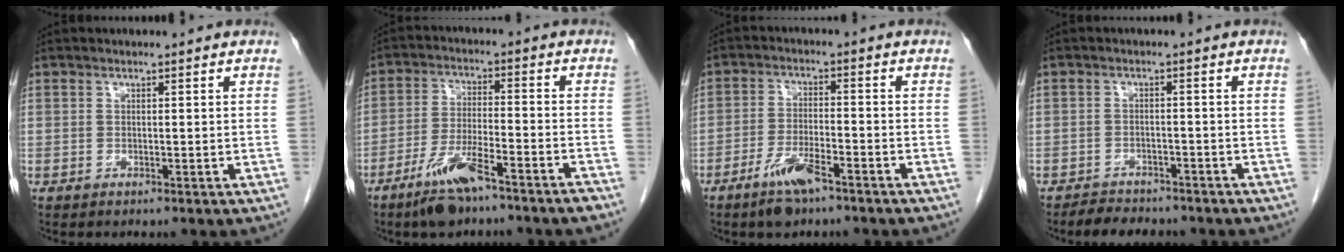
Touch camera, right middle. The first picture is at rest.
{"total": 9.2, "force": [-6.5, 1.0, 6.4], "torque": [-0.128, -0.009, -0.117]}
{"total": 6.3, "force": [-4.4, 1.4, 4.4], "torque": [-0.092, -0.006, -0.078]}
{"total": 5.3, "force": [-4.7, 1.9, 1.5], "torque": [-0.031, -0.006, -0.066]}